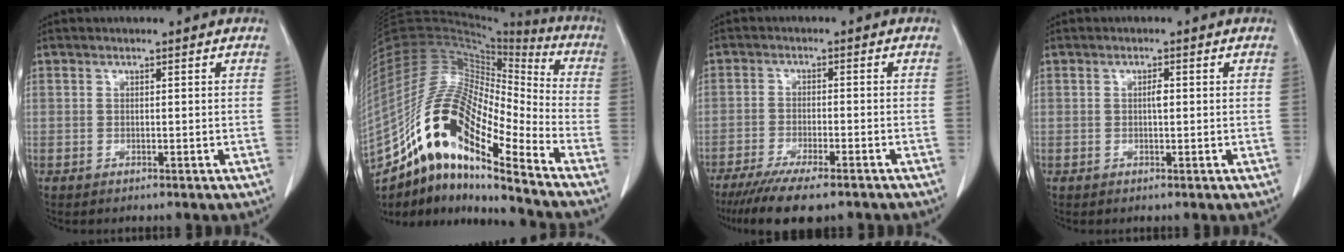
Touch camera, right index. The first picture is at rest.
{"total": 21.0, "force": [-13.6, 4.5, 15.4], "torque": [-0.320, 0.019, -0.248]}
{"total": 11.3, "force": [-8.7, 1.8, 6.9], "torque": [-0.101, -0.020, -0.133]}
{"total": 1.2, "force": [0.1, 0.4, 1.2], "torque": [-0.021, 0.003, 0.001]}